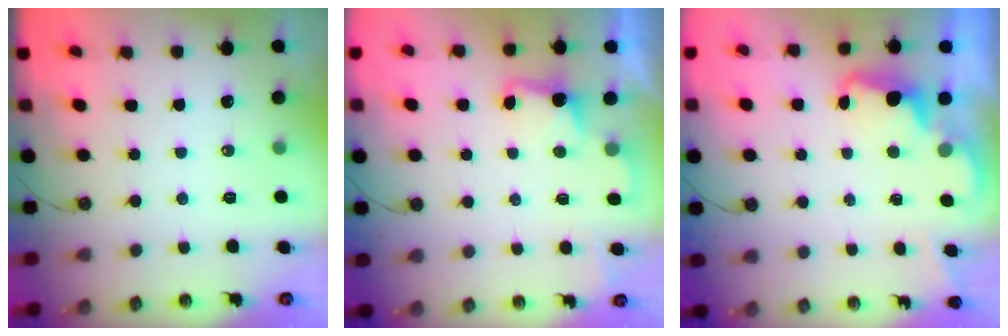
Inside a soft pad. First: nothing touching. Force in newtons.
{"total": 2.4, "press": 2.2, "slide": 1.0}
{"total": 1.5, "press": 1.4, "slide": 0.7}